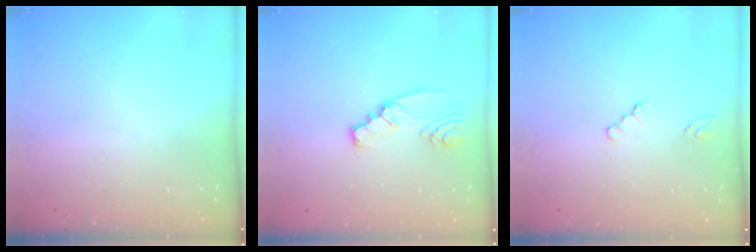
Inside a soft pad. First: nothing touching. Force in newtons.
{"total": 3.5, "press": 3.5, "slide": 0.3}
{"total": 0.8, "press": 0.8, "slide": 0.1}